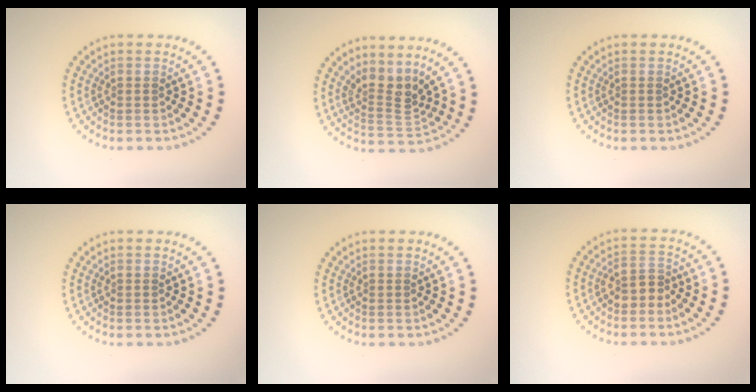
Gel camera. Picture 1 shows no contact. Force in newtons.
{"total": 3.3, "press": 2.3, "slide": 2.4}
{"total": 0.0}
{"total": 0.0}
{"total": 0.0}
{"total": 2.1, "press": 2.0, "slide": 0.8}